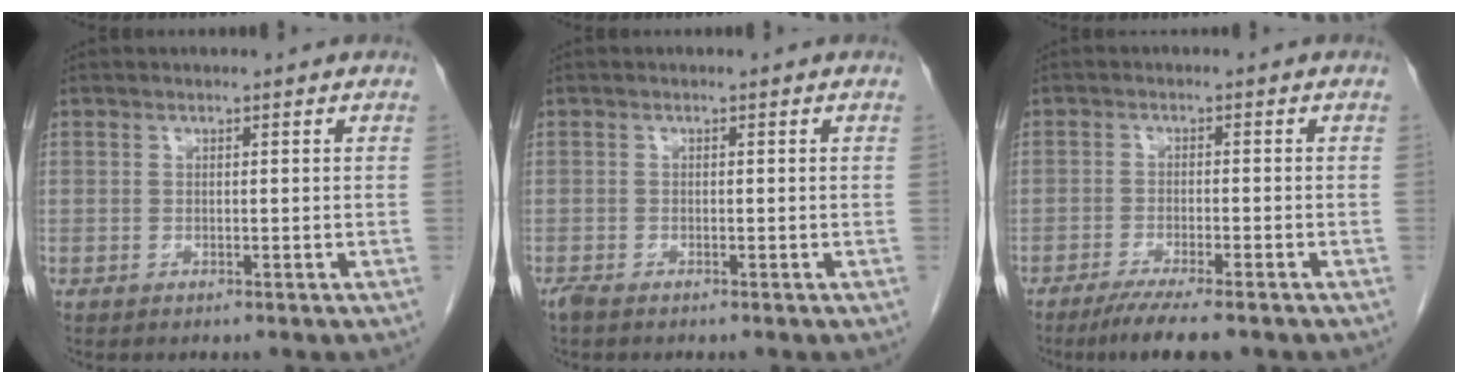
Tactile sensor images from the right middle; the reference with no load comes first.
{"total": 1.1, "force": [-0.9, 0.2, 0.5], "torque": [-0.019, -0.005, -0.019]}
{"total": 7.1, "force": [-5.4, 0.5, 4.5], "torque": [-0.071, -0.017, -0.083]}